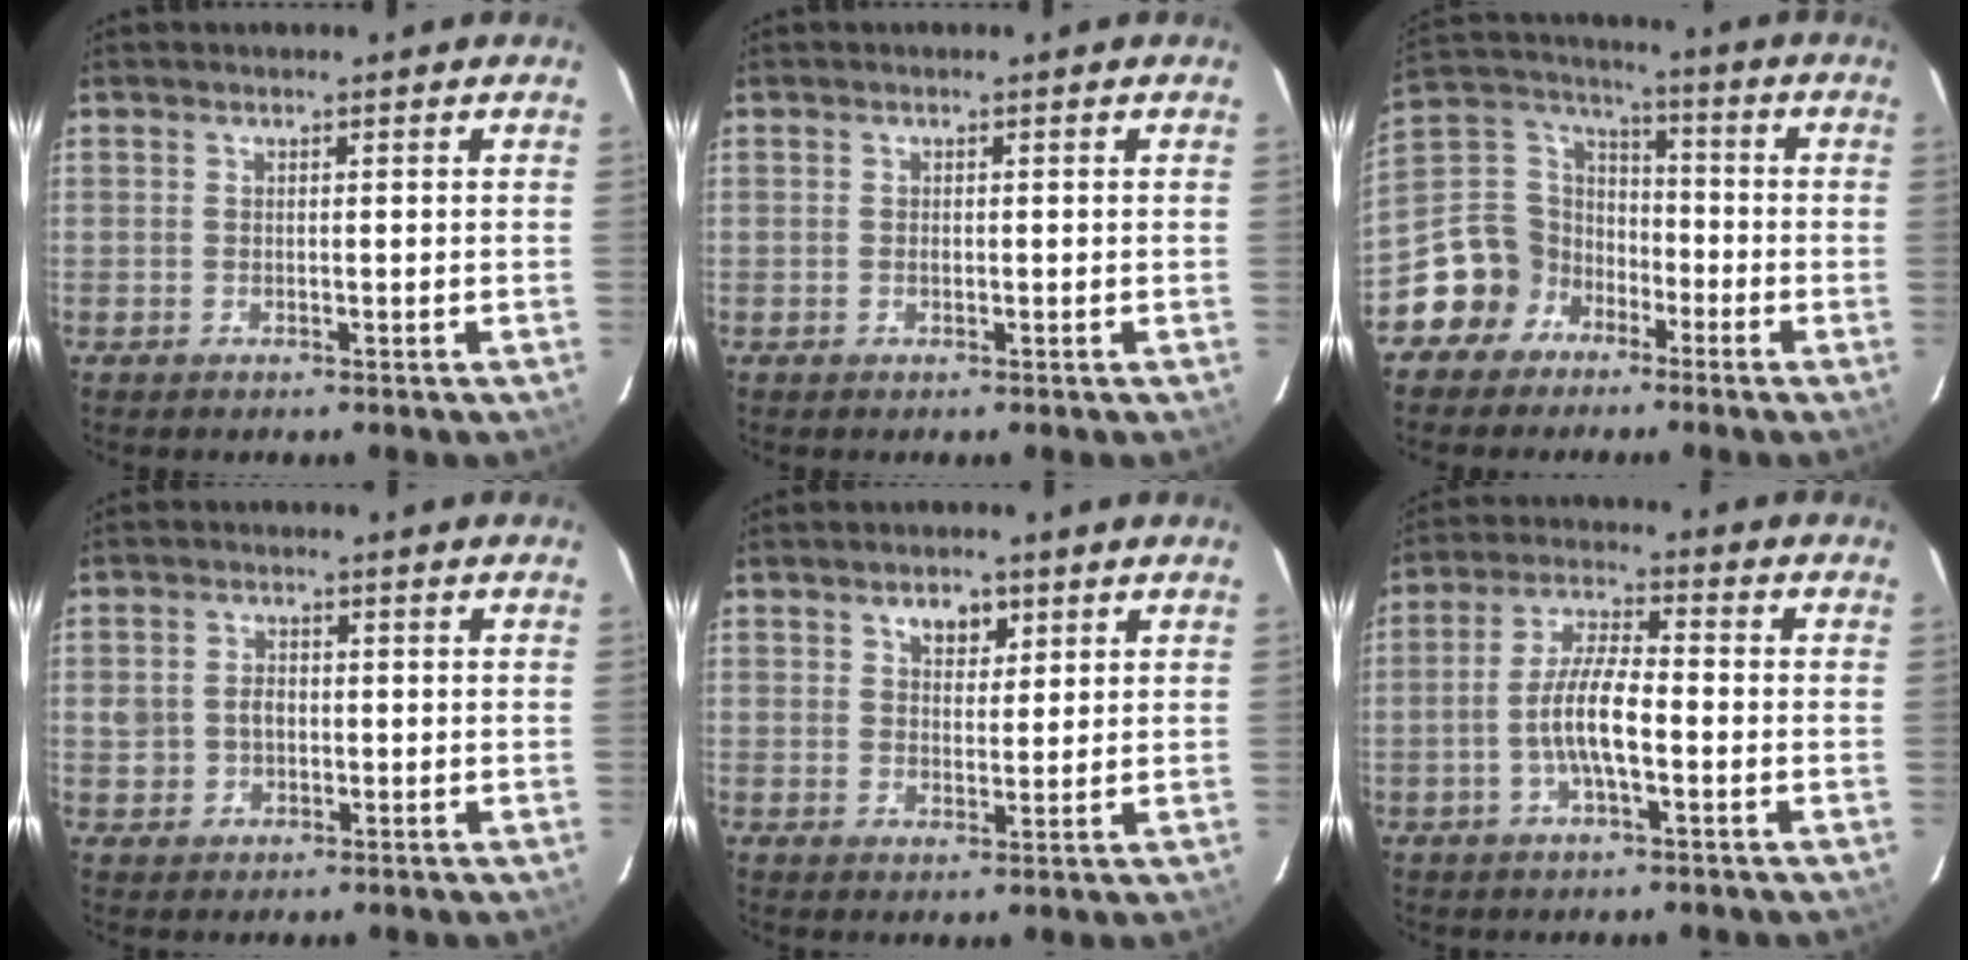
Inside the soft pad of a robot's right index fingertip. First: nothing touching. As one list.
[{"total": 0.5, "force": [-0.1, 0.4, 0.3], "torque": [-0.004, -0.001, -0.001]}, {"total": 11.8, "force": [-6.8, 9.4, 2.2], "torque": [-0.069, 0.050, -0.125]}, {"total": 3.8, "force": [-0.2, 3.3, 1.9], "torque": [-0.038, 0.007, 0.000]}, {"total": 4.0, "force": [2.2, 2.5, 2.2], "torque": [-0.027, 0.002, 0.036]}, {"total": 8.1, "force": [-2.4, 2.0, 7.5], "torque": [-0.152, 0.005, -0.045]}]